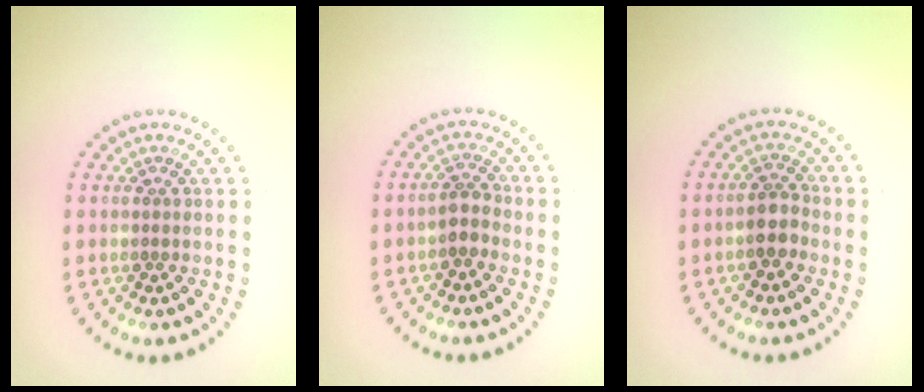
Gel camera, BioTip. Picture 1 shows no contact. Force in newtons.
{"total": 1.7, "press": 1.5, "slide": 0.8}
{"total": 2.2, "press": 1.9, "slide": 1.1}